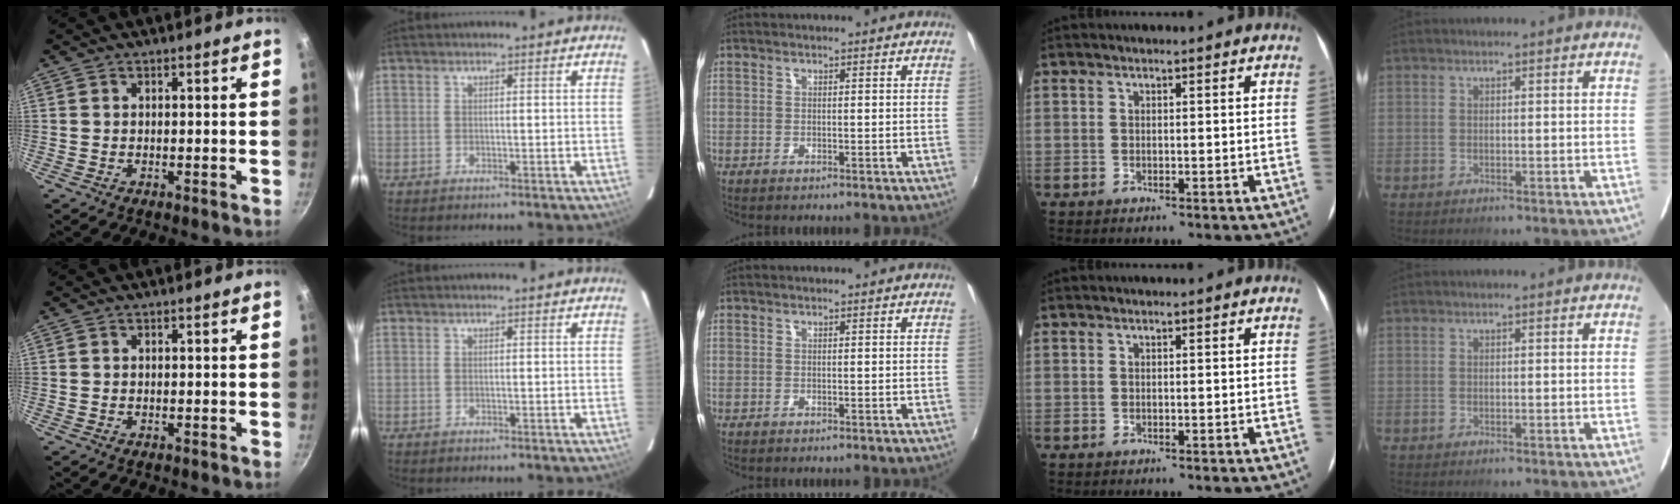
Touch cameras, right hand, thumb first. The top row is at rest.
{}